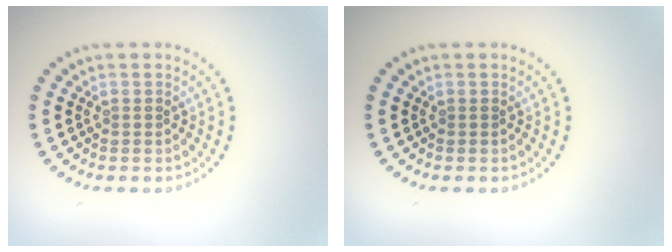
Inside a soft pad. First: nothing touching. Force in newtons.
{"total": 0.0}